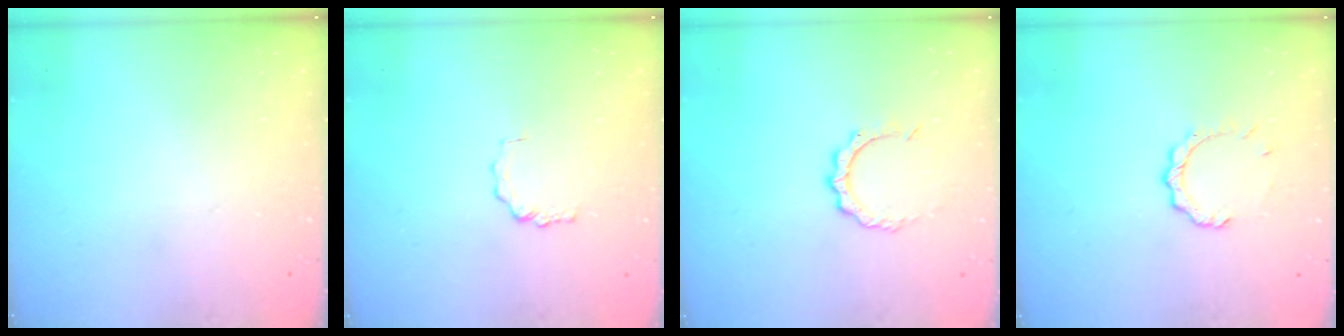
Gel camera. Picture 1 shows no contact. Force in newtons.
{"total": 1.8, "press": 1.8, "slide": 0.3}
{"total": 4.5, "press": 4.5, "slide": 0.3}
{"total": 4.1, "press": 4.1, "slide": 0.3}